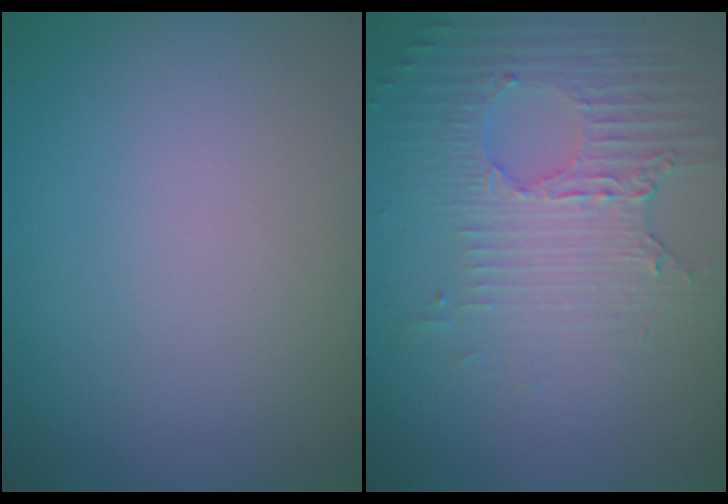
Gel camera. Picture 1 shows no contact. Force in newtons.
{"total": 5.4, "press": 3.5, "slide": 4.1}